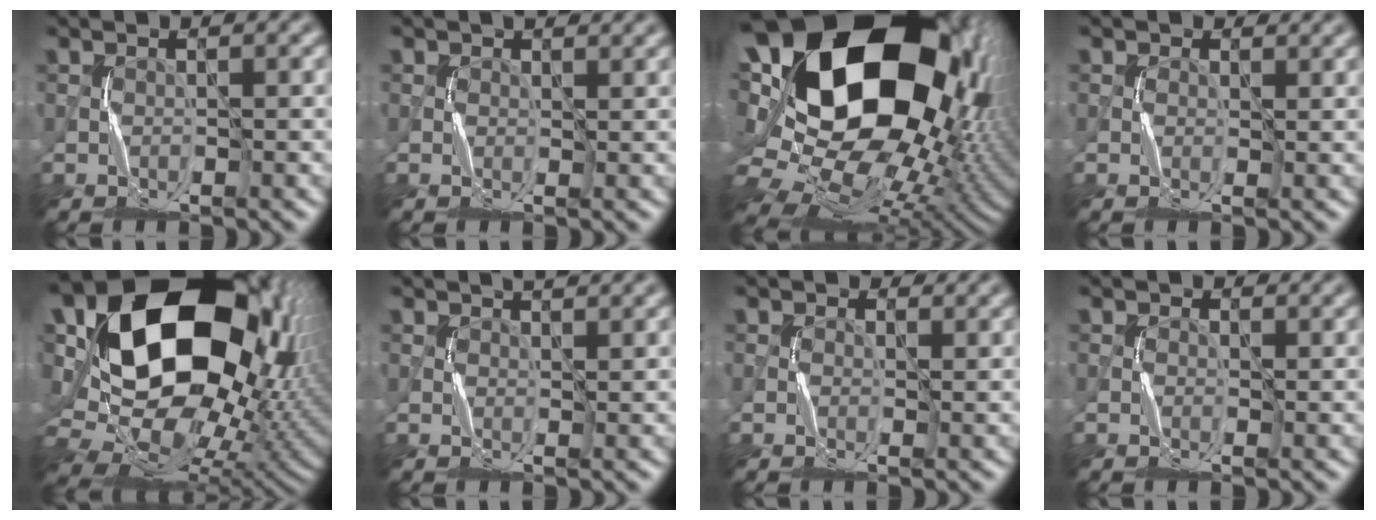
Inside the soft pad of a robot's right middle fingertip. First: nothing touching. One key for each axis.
{"total": 1.7, "fx": 1.2, "fy": 0.8, "fz": 0.9, "tx": -0.015, "ty": 0.001, "tz": 0.018}
{"total": 22.6, "fx": 5.5, "fy": 14.7, "fz": 16.2, "tx": -0.318, "ty": 0.001, "tz": 0.122}
{"total": 1.6, "fx": 1.1, "fy": 1.0, "fz": 0.5, "tx": -0.006, "ty": -0.004, "tz": 0.014}
{"total": 20.9, "fx": 5.9, "fy": 14.6, "fz": 13.7, "tx": -0.269, "ty": 0.007, "tz": 0.128}
{"total": 2.0, "fx": 1.7, "fy": 0.5, "fz": 1.1, "tx": -0.012, "ty": -0.003, "tz": 0.022}
{"total": 1.8, "fx": 1.3, "fy": 1.1, "fz": 0.6, "tx": -0.008, "ty": -0.005, "tz": 0.015}
{"total": 1.3, "fx": 0.8, "fy": 0.9, "fz": 0.5, "tx": -0.005, "ty": -0.003, "tz": 0.008}